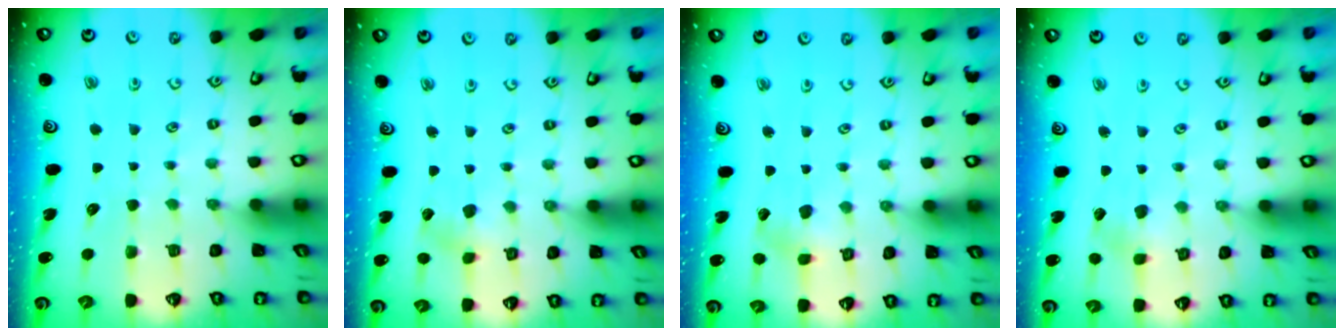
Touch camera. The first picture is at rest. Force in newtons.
{"total": 2.7, "press": 2.6, "slide": 0.6}
{"total": 1.9, "press": 1.9, "slide": 0.3}
{"total": 2.0, "press": 1.9, "slide": 0.3}